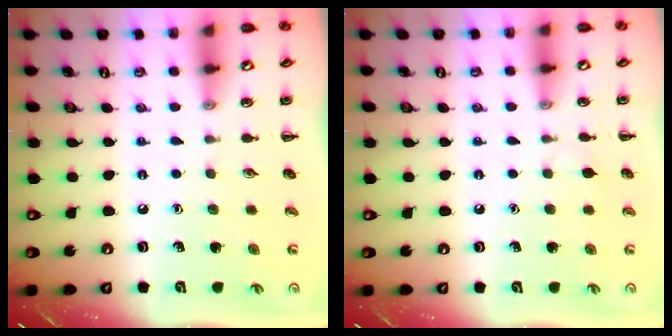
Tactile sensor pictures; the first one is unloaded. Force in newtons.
{"total": 2.9, "press": 2.7, "slide": 0.9}